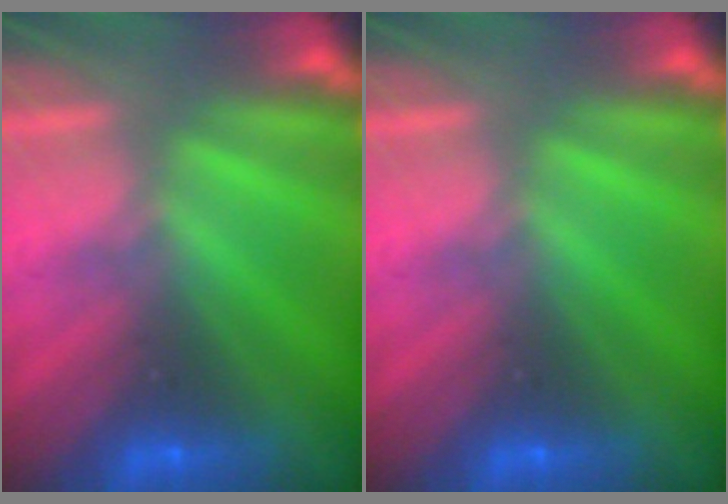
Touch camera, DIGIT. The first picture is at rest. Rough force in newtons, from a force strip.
{"total": 0.0}